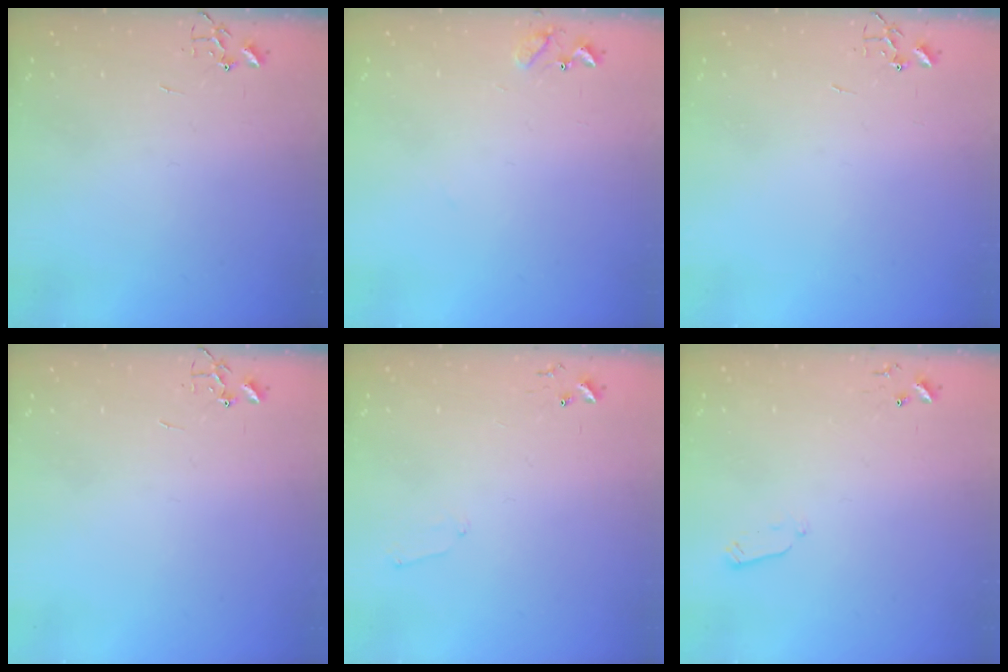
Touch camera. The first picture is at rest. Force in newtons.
{"total": 8.4, "press": 8.4, "slide": 0.5}
{"total": 0.0}
{"total": 0.0}
{"total": 5.1, "press": 5.0, "slide": 0.6}
{"total": 3.7, "press": 3.6, "slide": 0.8}